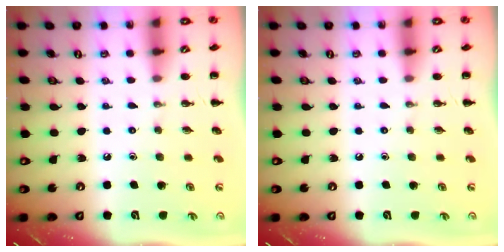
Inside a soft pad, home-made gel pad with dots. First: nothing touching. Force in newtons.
{"total": 0.0}